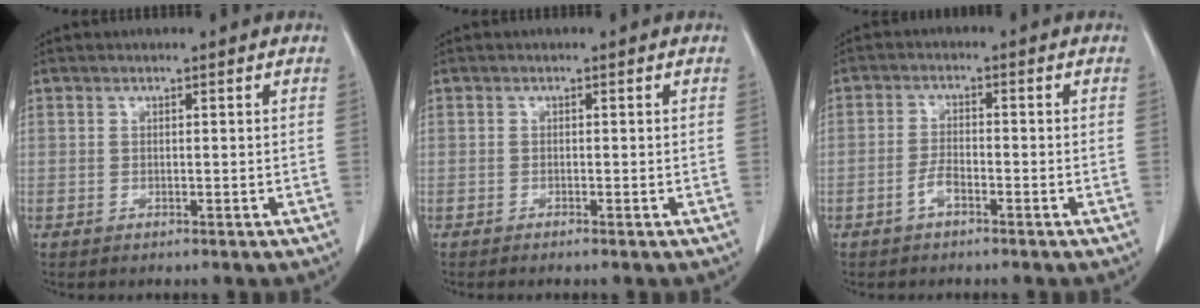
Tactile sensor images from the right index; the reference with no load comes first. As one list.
[{"total": 0.7, "force": [-0.6, -0.2, 0.4], "torque": [-0.008, 0.001, -0.011]}, {"total": 2.6, "force": [-1.6, 0.8, 1.9], "torque": [-0.034, 0.005, -0.033]}]